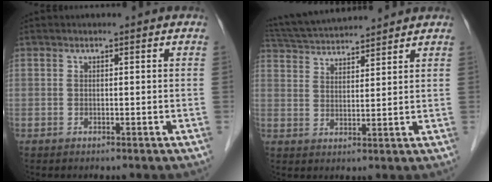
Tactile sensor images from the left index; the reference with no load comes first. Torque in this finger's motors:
{"motor_torque": [-0.07, -0.78, 0.21, 0.05]}